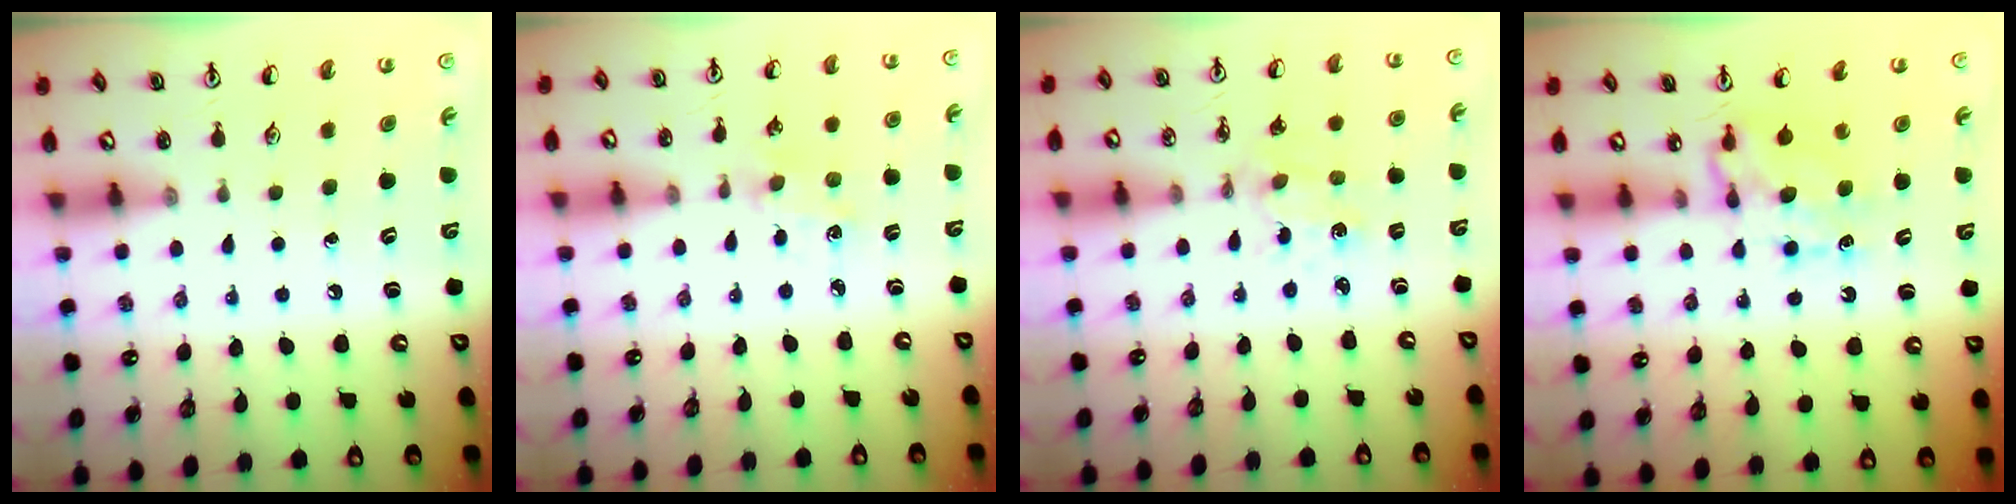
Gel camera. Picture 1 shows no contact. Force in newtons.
{"total": 1.8, "press": 1.7, "slide": 0.2}
{"total": 1.2, "press": 1.2, "slide": 0.1}
{"total": 6.6, "press": 6.6, "slide": 0.5}